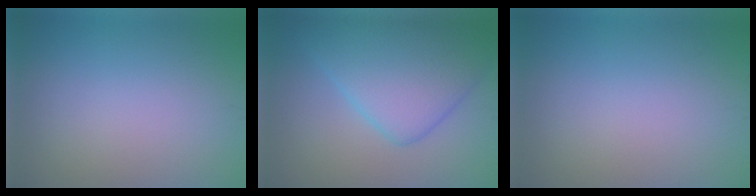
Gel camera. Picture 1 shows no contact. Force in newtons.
{"total": 8.3, "press": 8.3, "slide": 0.2}
{"total": 0.0}